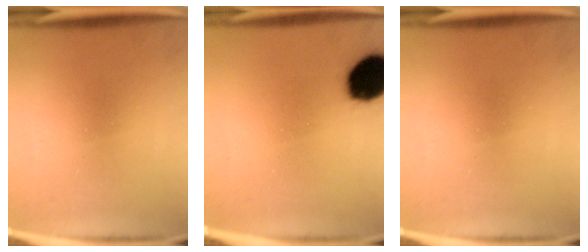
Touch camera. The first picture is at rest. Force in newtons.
{"total": 15.0}
{"total": 0.0}